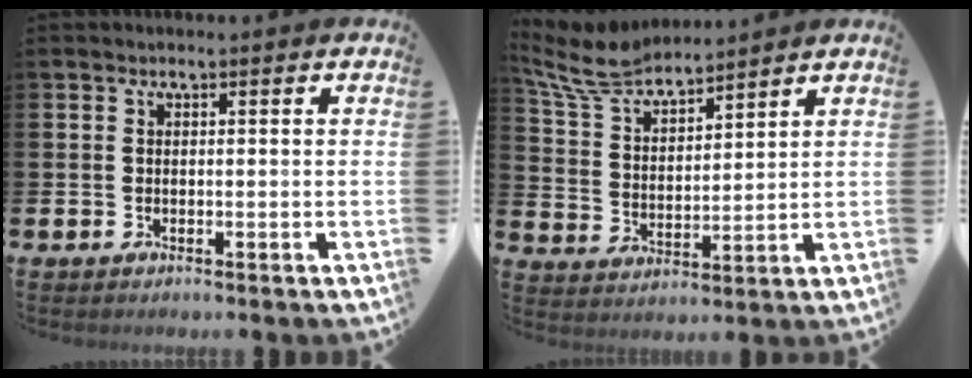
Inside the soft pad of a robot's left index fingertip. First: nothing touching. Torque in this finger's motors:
{"motor_torque": [0.60, -0.51, 0.40, 0.13]}